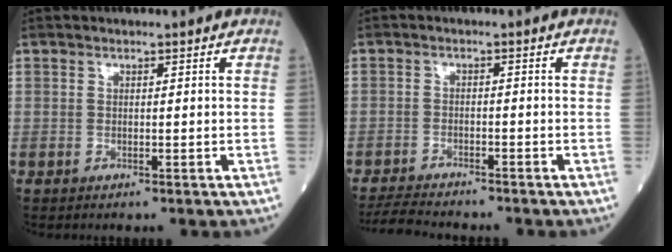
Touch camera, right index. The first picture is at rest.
{"total": 5.4, "force": [-5.2, 0.7, 1.3], "torque": [-0.022, -0.019, -0.092]}